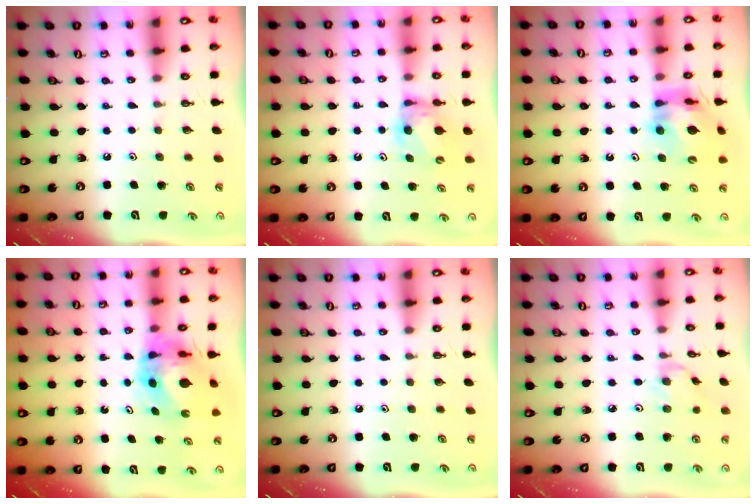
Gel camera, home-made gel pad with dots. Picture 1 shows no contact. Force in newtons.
{"total": 7.2, "press": 7.2, "slide": 0.3}
{"total": 12.5, "press": 12.4, "slide": 1.5}
{"total": 8.8, "press": 8.7, "slide": 0.8}
{"total": 0.0}
{"total": 0.6, "press": 0.5, "slide": 0.3}